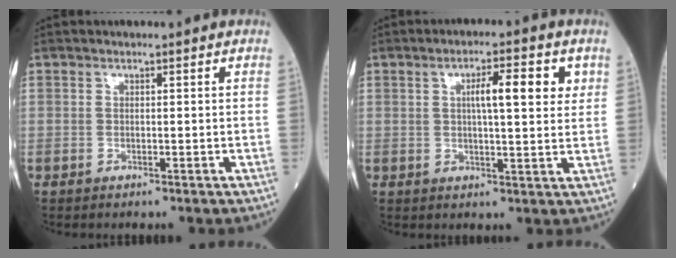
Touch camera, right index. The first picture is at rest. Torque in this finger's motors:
{"motor_torque": [0.27, 0.11, 0.12, 0.04]}